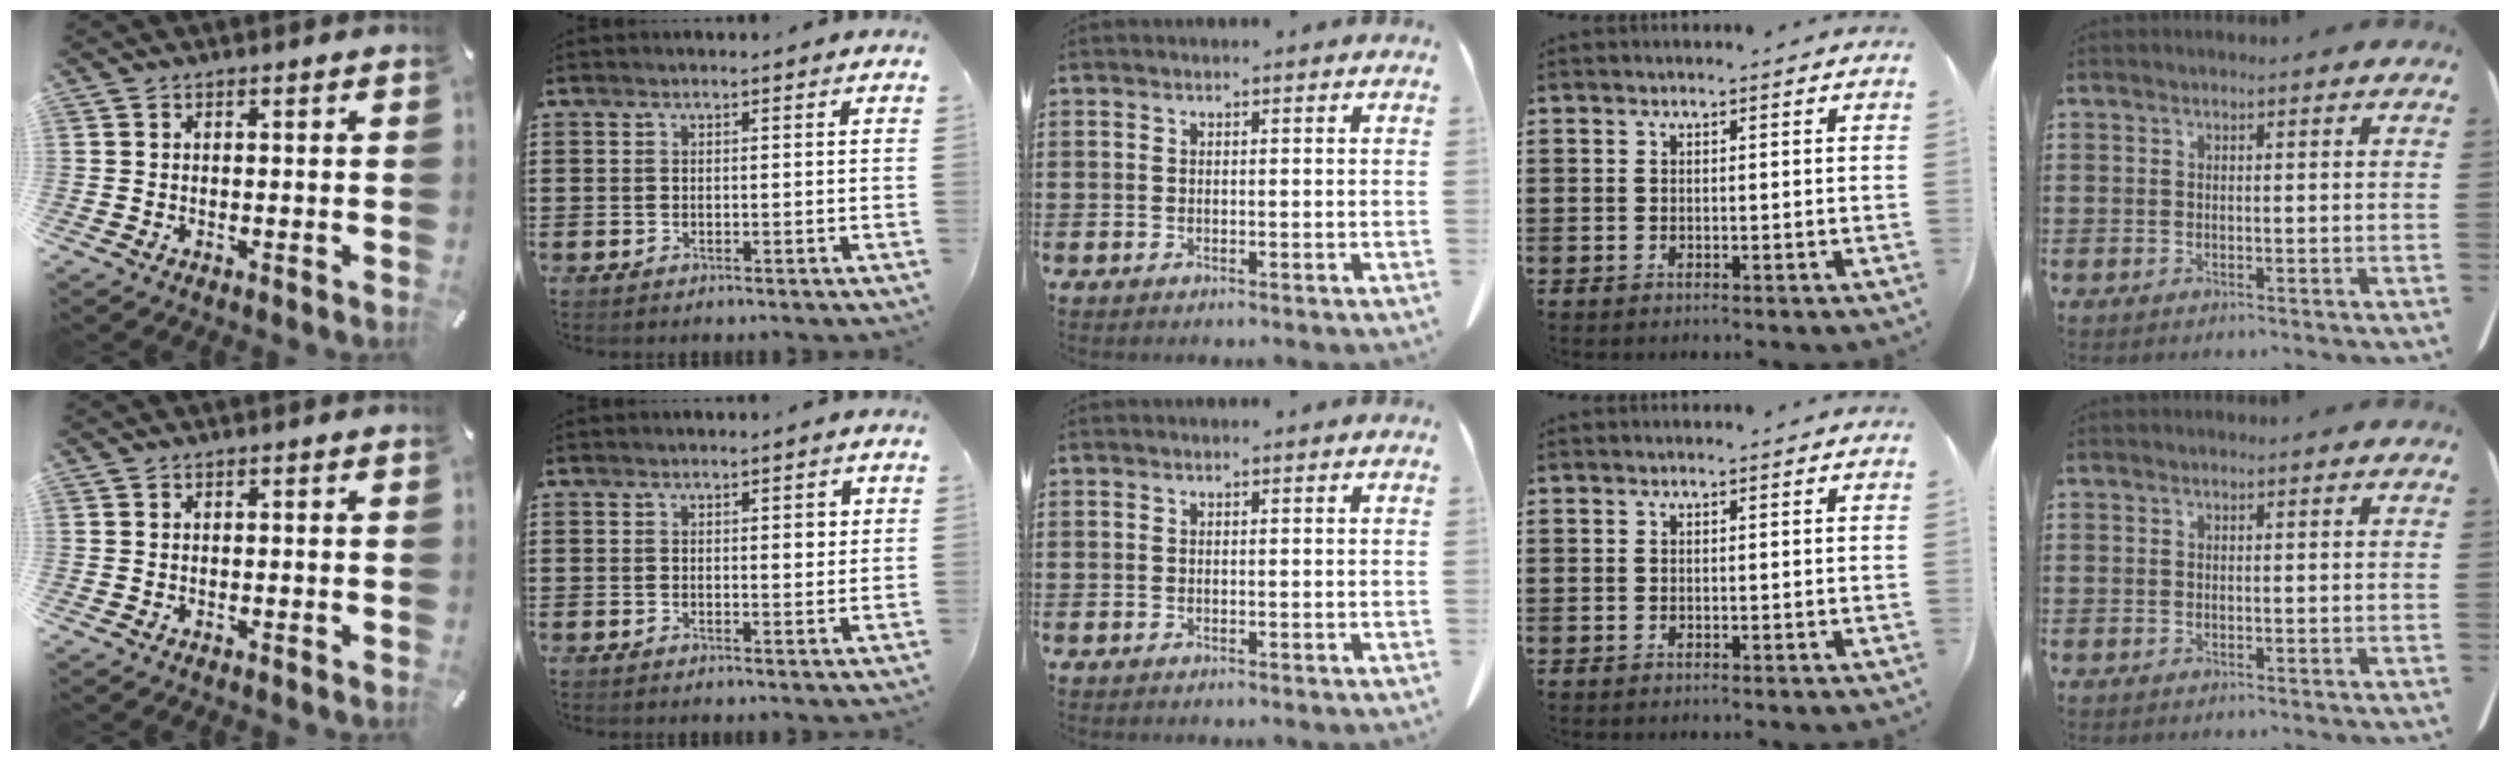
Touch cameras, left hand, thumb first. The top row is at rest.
{"index": {"total": 2.0, "force": [0.7, 0.9, 1.7], "torque": [-0.010, -0.004, 0.005]}}